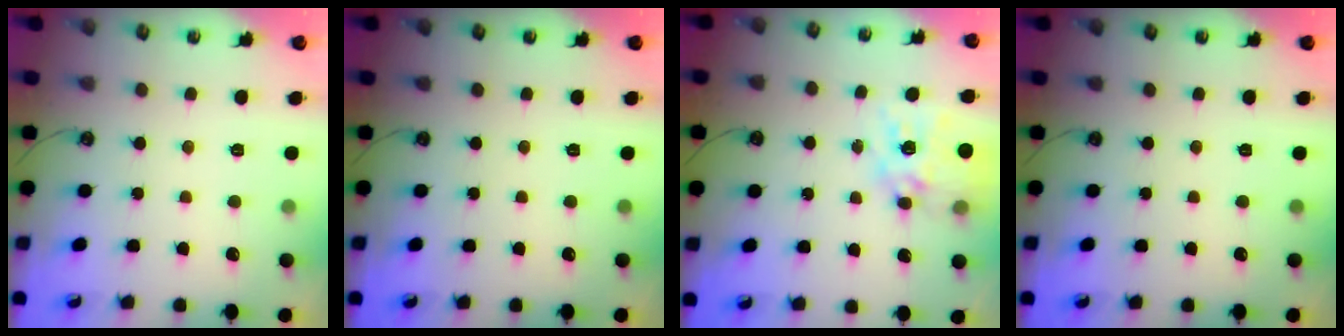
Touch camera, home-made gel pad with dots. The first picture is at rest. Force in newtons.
{"total": 0.0}
{"total": 14.3, "press": 14.3, "slide": 1.3}
{"total": 0.0}